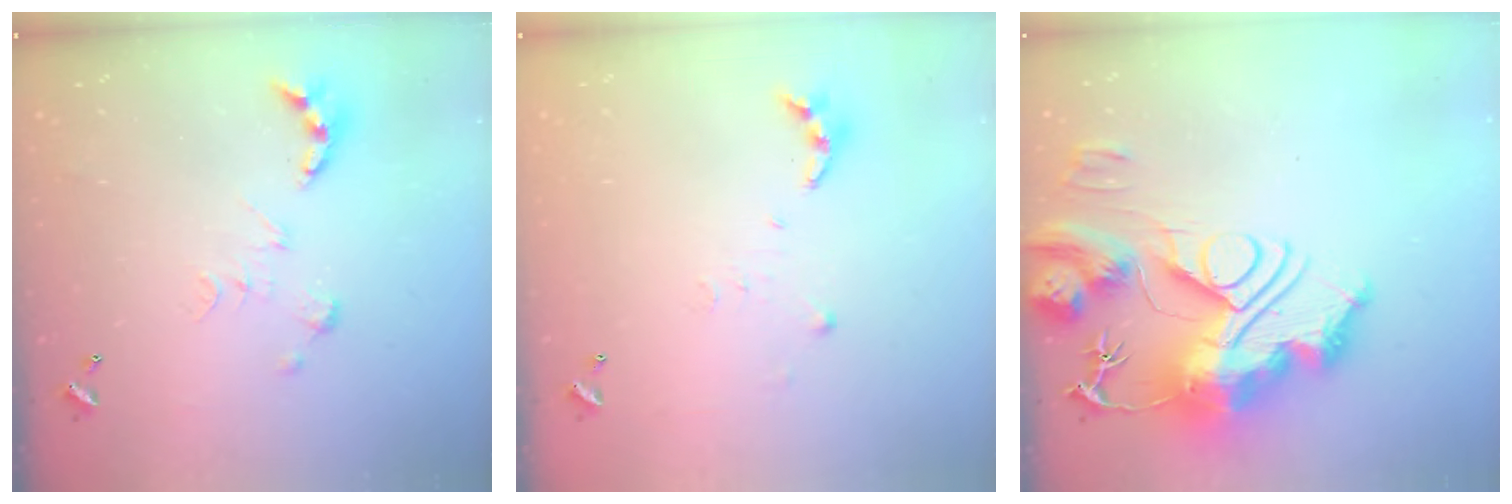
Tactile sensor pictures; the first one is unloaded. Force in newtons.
{"total": 6.3, "press": 6.3, "slide": 0.6}
{"total": 0.5, "press": 0.5, "slide": 0.0}